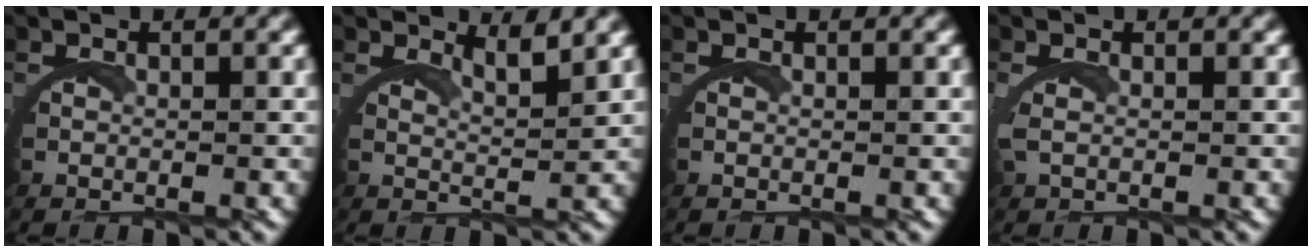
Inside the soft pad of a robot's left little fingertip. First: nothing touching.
{"total": 3.0, "force": [2.6, -0.7, 1.3], "torque": [-0.024, -0.009, 0.044]}
{"total": 0.0}
{"total": 1.3, "force": [0.6, 0.3, 1.1], "torque": [-0.034, -0.003, 0.012]}